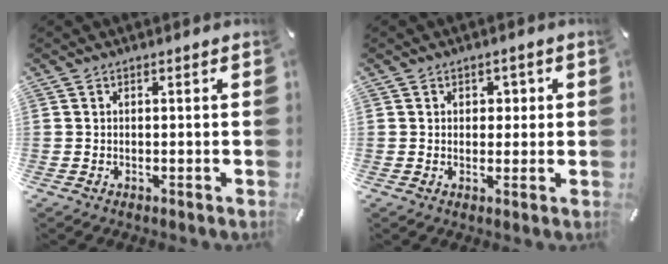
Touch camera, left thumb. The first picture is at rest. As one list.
[{"total": 2.5, "force": [0.6, 2.2, 1.1], "torque": [-0.001, -0.004, 0.001]}]